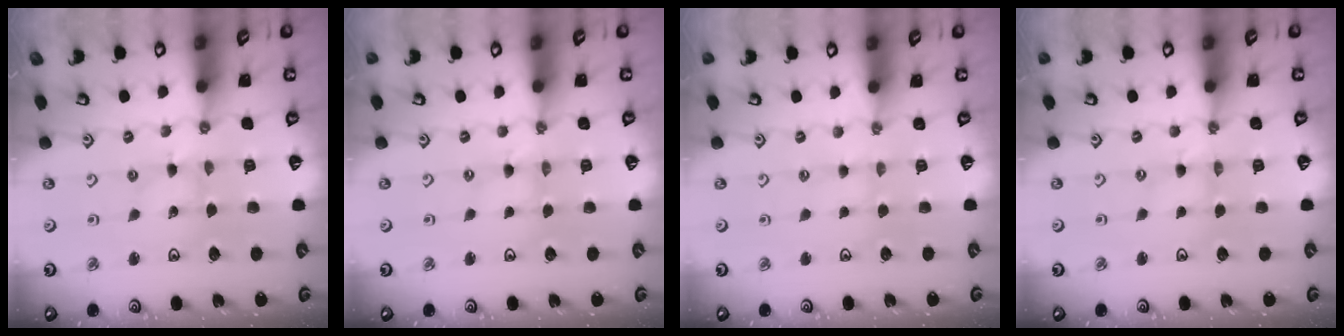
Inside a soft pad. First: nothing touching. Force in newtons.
{"total": 0.5, "press": 0.5, "slide": 0.2}
{"total": 1.0, "press": 1.0, "slide": 0.2}
{"total": 1.1, "press": 1.1, "slide": 0.2}